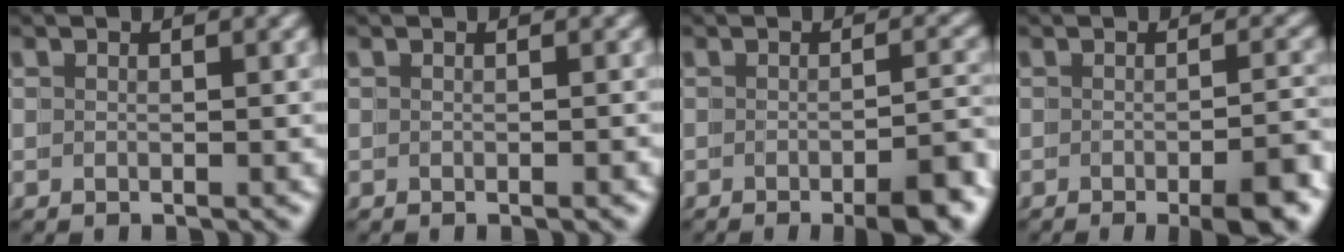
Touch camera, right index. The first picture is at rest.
{"total": 0.7, "force": [-0.6, -0.3, 0.3], "torque": [0.002, 0.004, -0.010]}
{"total": 4.3, "force": [-3.3, -0.3, 2.8], "torque": [-0.020, -0.002, -0.050]}
{"total": 4.5, "force": [-3.2, -0.2, 3.2], "torque": [-0.024, -0.005, -0.047]}